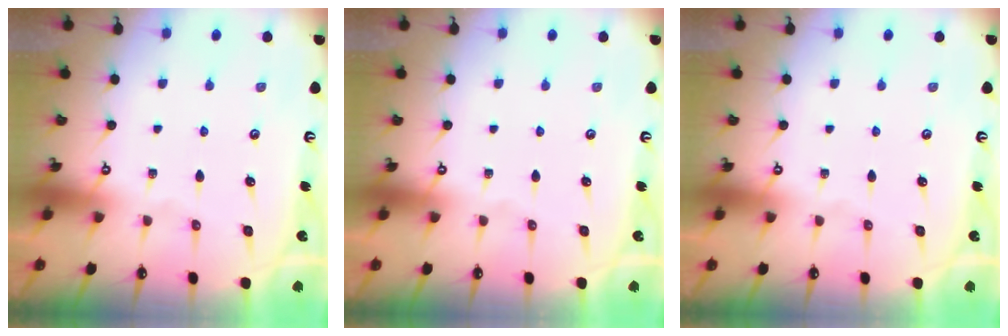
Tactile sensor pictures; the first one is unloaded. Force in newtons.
{"total": 0.0}
{"total": 0.6, "press": 0.6, "slide": 0.1}